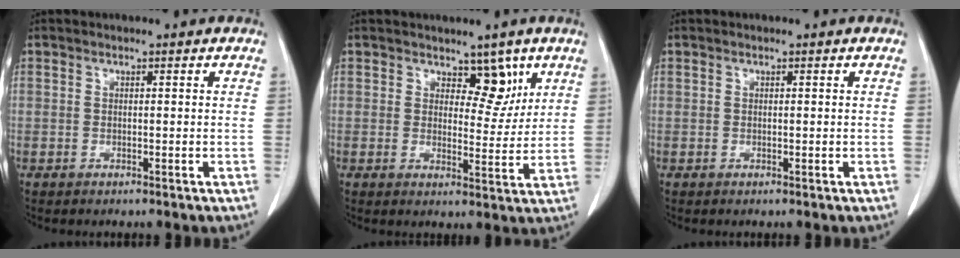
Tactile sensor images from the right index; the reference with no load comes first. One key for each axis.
{"total": 4.9, "fx": 3.1, "fy": 2.6, "fz": 2.7, "tx": -0.021, "ty": -0.006, "tz": 0.045}
{"total": 0.0}